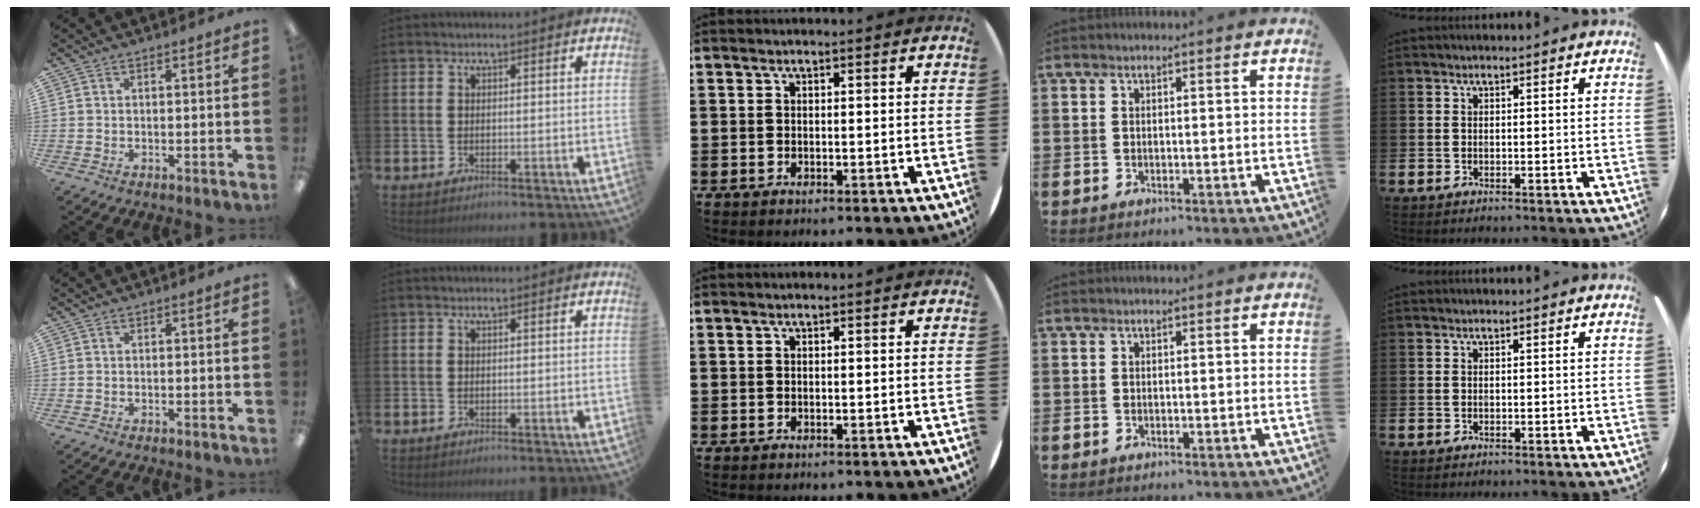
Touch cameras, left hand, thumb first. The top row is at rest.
{}